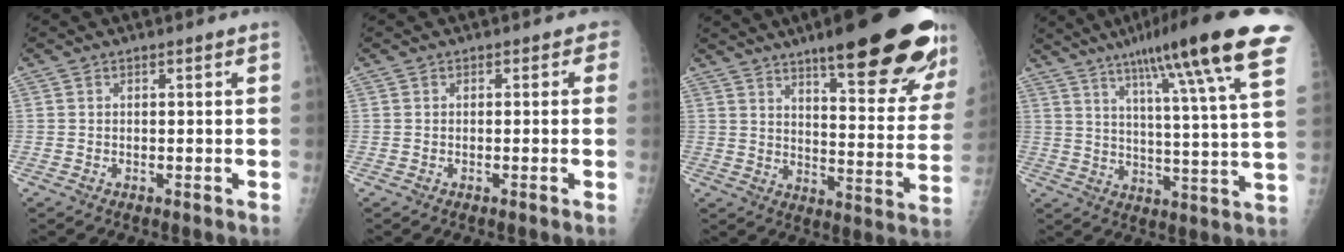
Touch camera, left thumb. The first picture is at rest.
{"total": 1.2, "force": [0.1, 1.0, 0.6], "torque": [0.015, 0.006, -0.011]}
{"total": 26.1, "force": [17.0, 5.6, 19.0], "torque": [-0.225, -0.070, 0.230]}
{"total": 23.3, "force": [14.3, 1.5, 18.3], "torque": [-0.260, -0.035, 0.197]}